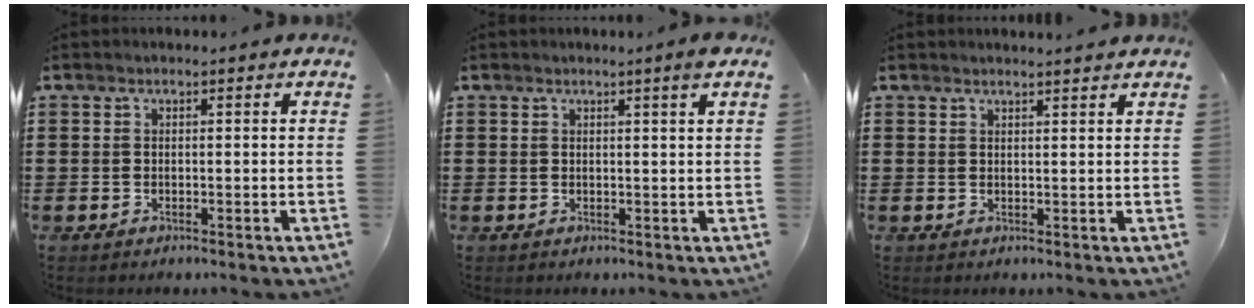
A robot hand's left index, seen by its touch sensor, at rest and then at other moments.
{"total": 1.9, "force": [1.3, -0.4, 1.3], "torque": [-0.025, -0.005, 0.024]}
{"total": 1.6, "force": [1.5, -0.1, 0.3], "torque": [-0.008, 0.000, 0.030]}